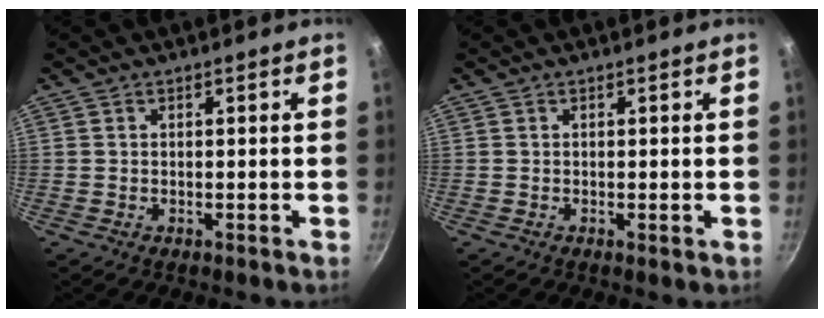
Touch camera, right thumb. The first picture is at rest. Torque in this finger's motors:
{"motor_torque": [-0.04, 0.03, -0.08, 0.00, -0.02]}